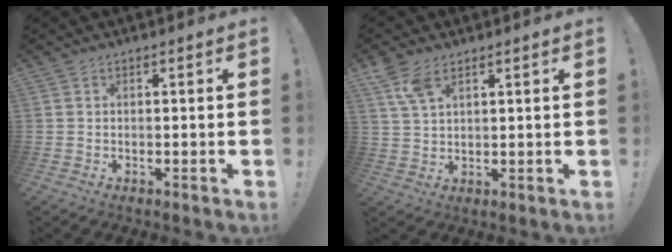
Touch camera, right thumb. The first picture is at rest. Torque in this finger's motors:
{"motor_torque": [0.40, 1.67, 0.63, 0.59, 0.00]}